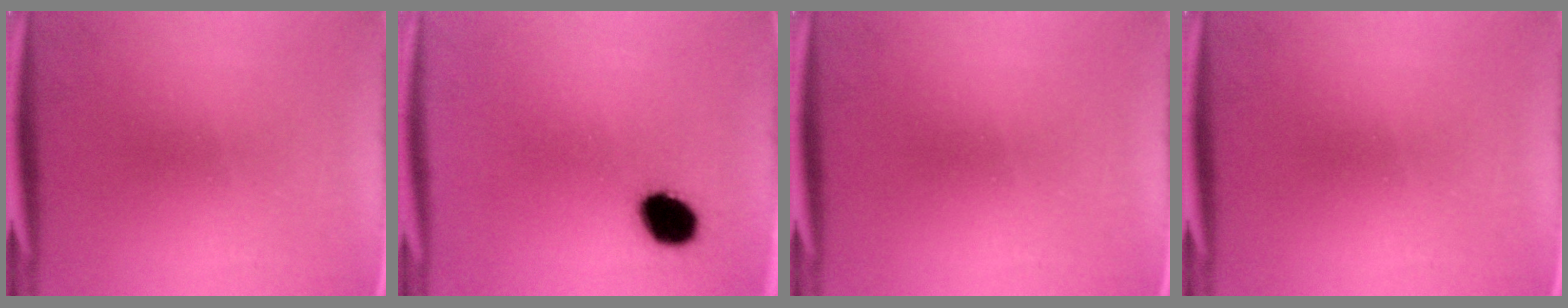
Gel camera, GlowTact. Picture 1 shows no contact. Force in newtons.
{"total": 7.5}
{"total": 0.0}
{"total": 0.0}